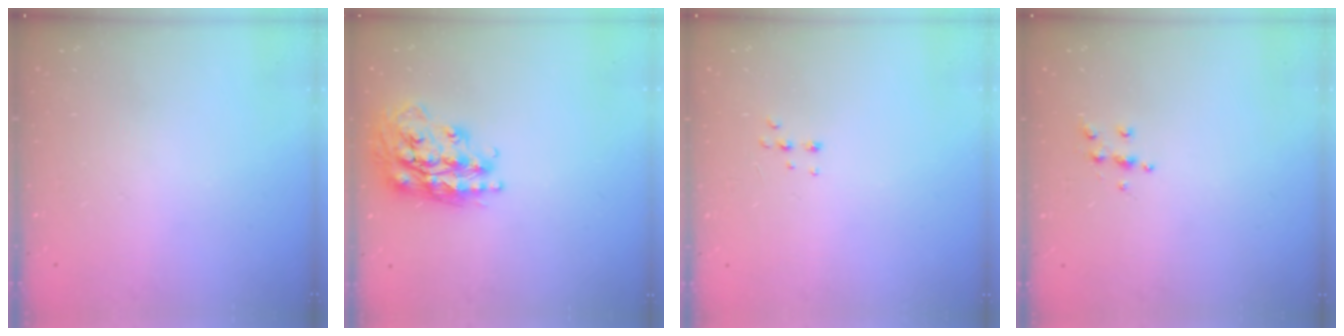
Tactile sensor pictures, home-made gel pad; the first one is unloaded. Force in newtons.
{"total": 19.2, "press": 19.1, "slide": 1.6}
{"total": 3.4, "press": 3.3, "slide": 0.6}
{"total": 4.5, "press": 4.5, "slide": 0.5}